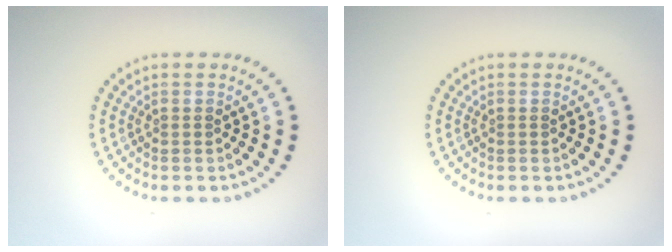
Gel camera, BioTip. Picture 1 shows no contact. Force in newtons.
{"total": 0.0}